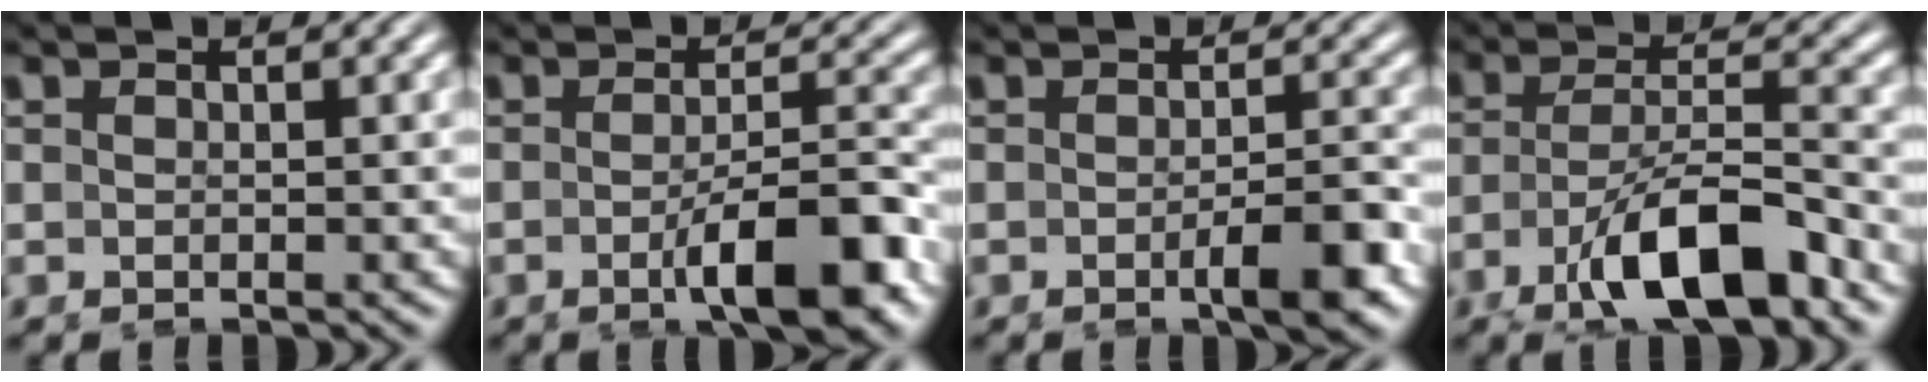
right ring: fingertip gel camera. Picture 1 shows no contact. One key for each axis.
{"total": 5.9, "fx": -2.9, "fy": 1.3, "fz": 4.9, "tx": -0.067, "ty": -0.007, "tz": -0.050}
{"total": 3.4, "fx": -1.7, "fy": 0.7, "fz": 2.9, "tx": -0.042, "ty": 0.002, "tz": -0.036}
{"total": 7.2, "fx": -3.6, "fy": 2.5, "fz": 5.7, "tx": -0.095, "ty": -0.026, "tz": -0.053}